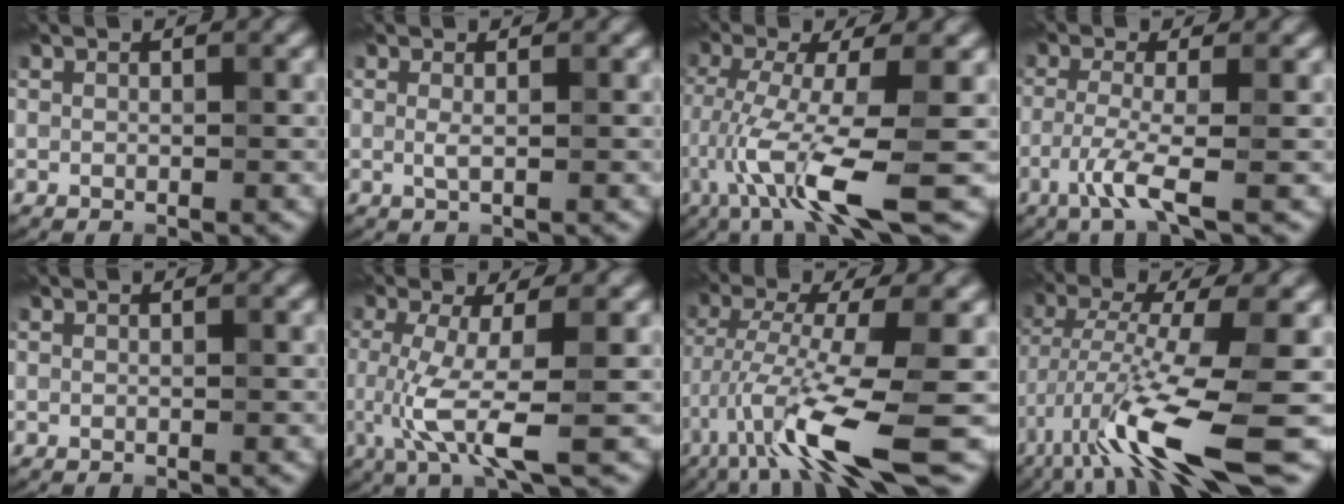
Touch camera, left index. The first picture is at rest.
{"total": 0.9, "force": [0.1, 0.1, 0.9], "torque": [-0.018, -0.003, 0.000]}
{"total": 8.8, "force": [-3.6, 1.3, 7.9], "torque": [-0.158, -0.009, -0.070]}
{"total": 3.5, "force": [-1.8, 0.3, 3.0], "torque": [-0.067, -0.003, -0.048]}
{"total": 0.0}
{"total": 5.7, "force": [-1.1, 1.3, 5.4], "torque": [-0.120, -0.012, -0.021]}
{"total": 10.3, "force": [-4.8, 1.4, 9.0], "torque": [-0.168, -0.003, -0.086]}
{"total": 11.6, "force": [-5.3, 1.9, 10.2], "torque": [-0.199, -0.005, -0.093]}